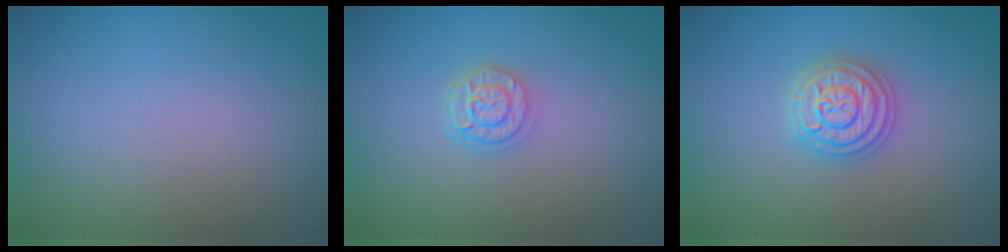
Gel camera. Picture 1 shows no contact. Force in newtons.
{"total": 2.4, "press": 1.9, "slide": 1.5}
{"total": 3.7, "press": 3.6, "slide": 0.5}